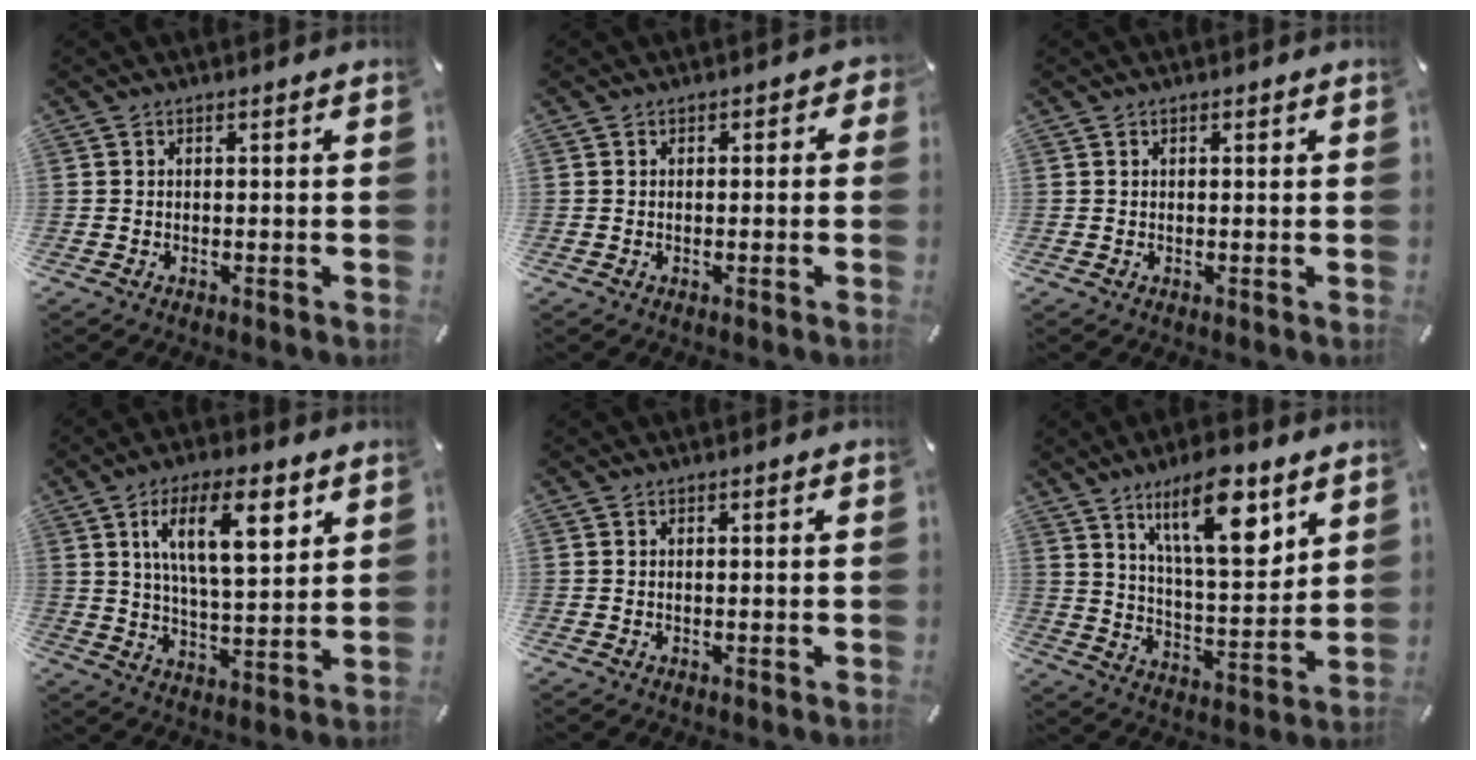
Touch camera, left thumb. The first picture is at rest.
{"total": 1.5, "force": [-0.7, 1.2, 0.6], "torque": [-0.002, 0.005, -0.017]}
{"total": 0.6, "force": [0.2, 0.5, 0.4], "torque": [-0.007, 0.003, 0.002]}
{"total": 15.1, "force": [6.7, 6.3, 11.9], "torque": [-0.201, -0.011, 0.108]}
{"total": 0.0}
{"total": 16.8, "force": [10.3, 6.0, 11.9], "torque": [-0.187, -0.051, 0.168]}